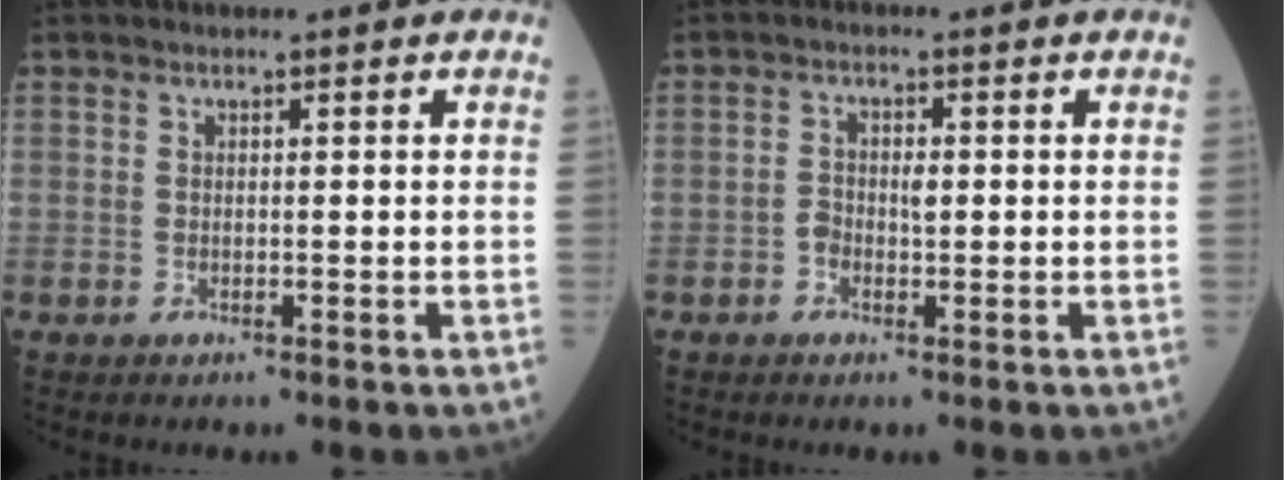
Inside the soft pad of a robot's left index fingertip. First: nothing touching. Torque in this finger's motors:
{"motor_torque": [-0.12, 0.15, 0.06, 0.01]}